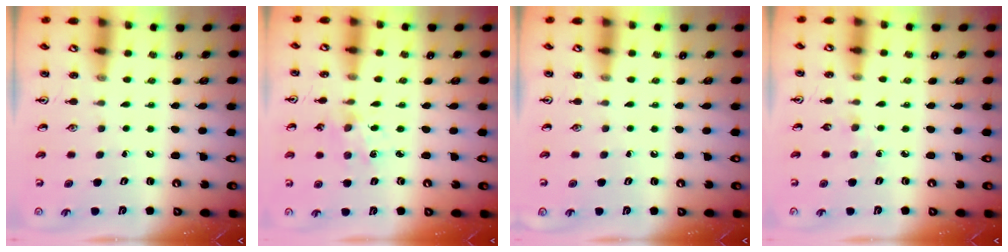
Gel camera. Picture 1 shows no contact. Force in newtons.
{"total": 2.1, "press": 2.1, "slide": 0.4}
{"total": 0.0}
{"total": 2.9, "press": 2.9, "slide": 0.4}